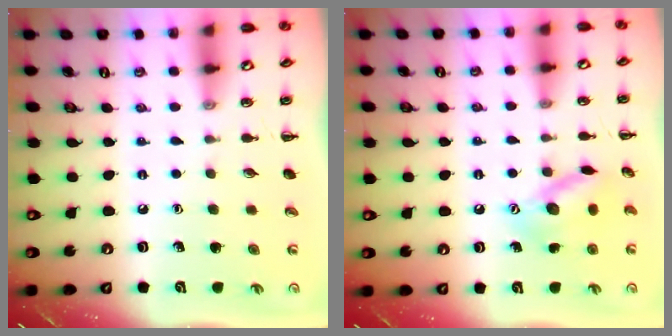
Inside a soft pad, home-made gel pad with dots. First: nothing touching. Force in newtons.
{"total": 11.4, "press": 11.4, "slide": 0.4}